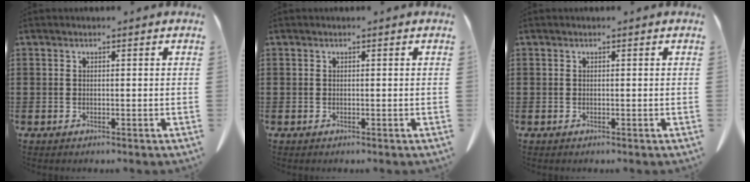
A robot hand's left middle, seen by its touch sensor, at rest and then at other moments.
{"total": 0.0}
{"total": 0.0}